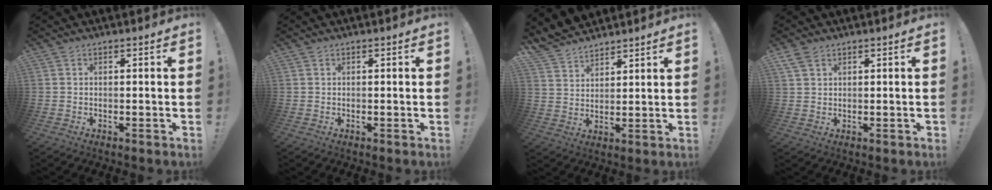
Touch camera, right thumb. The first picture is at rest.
{"total": 0.0}
{"total": 7.8, "force": [7.0, 3.2, 1.1], "torque": [-0.033, -0.053, 0.138]}
{"total": 3.4, "force": [2.1, 1.8, 1.9], "torque": [-0.032, -0.005, 0.041]}